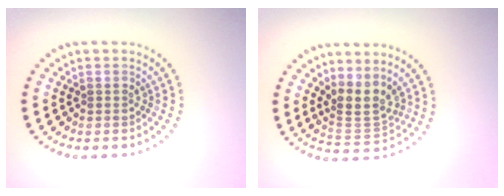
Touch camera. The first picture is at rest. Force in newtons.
{"total": 3.2, "press": 2.4, "slide": 2.1}